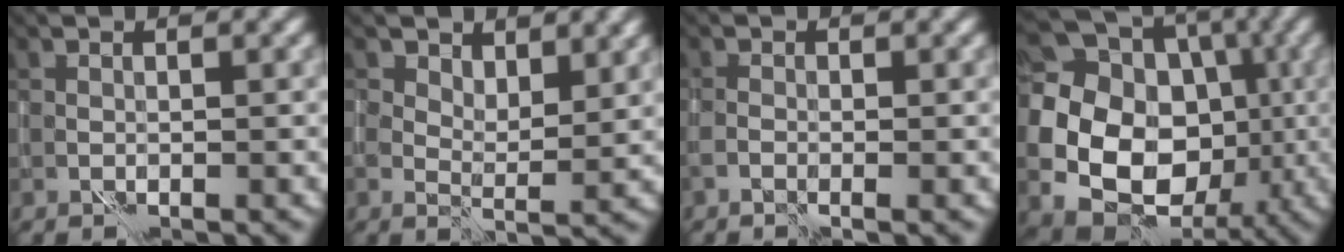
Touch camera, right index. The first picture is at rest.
{"total": 3.5, "force": [2.3, 1.8, 1.9], "torque": [-0.038, -0.003, 0.036]}
{"total": 1.0, "force": [-0.6, 0.3, 0.7], "torque": [-0.016, 0.001, -0.016]}
{"total": 18.9, "force": [-1.3, 16.6, 8.9], "torque": [-0.180, 0.009, -0.049]}